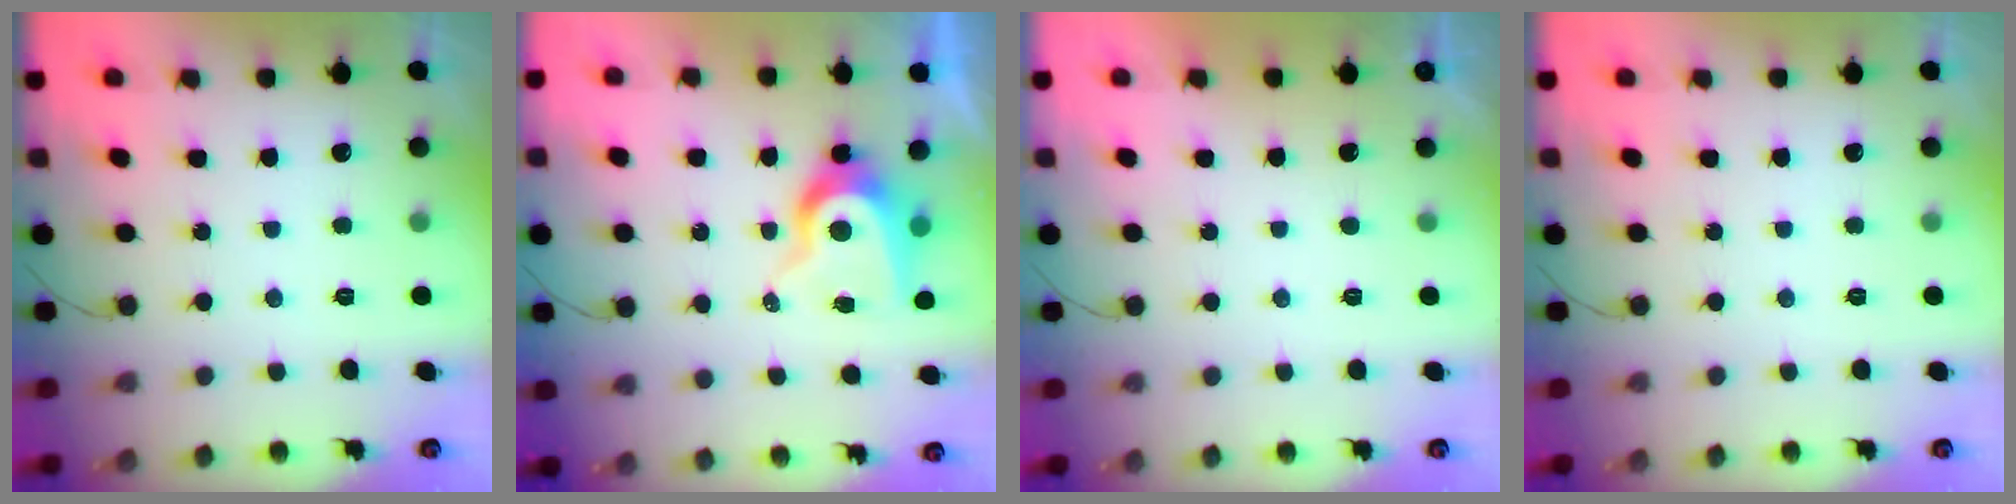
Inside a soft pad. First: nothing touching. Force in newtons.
{"total": 8.6, "press": 8.5, "slide": 0.9}
{"total": 1.2, "press": 1.1, "slide": 0.3}
{"total": 0.0}